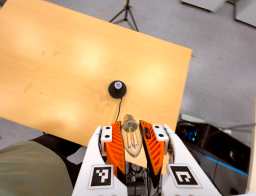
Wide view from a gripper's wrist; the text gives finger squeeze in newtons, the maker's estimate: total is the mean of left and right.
{"total": 20.0, "left": 21.9, "right": 18.1}